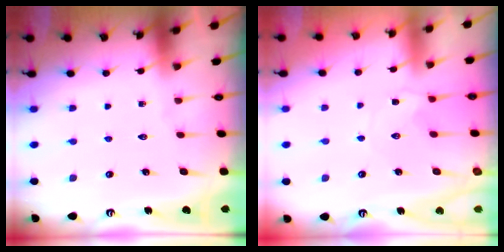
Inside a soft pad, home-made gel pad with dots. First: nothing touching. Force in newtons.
{"total": 2.7, "press": 2.7, "slide": 0.4}